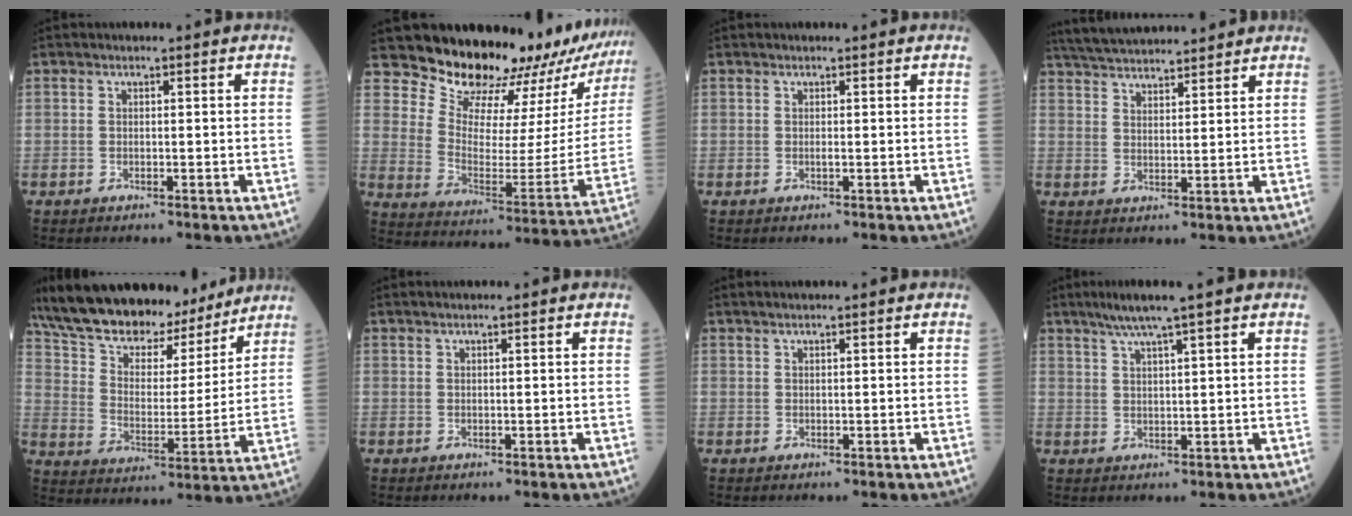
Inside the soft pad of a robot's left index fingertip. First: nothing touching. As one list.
[{"total": 24.3, "force": [22.4, 4.5, 8.4], "torque": [-0.123, -0.102, 0.292]}, {"total": 0.0}, {"total": 12.2, "force": [11.4, 1.8, 4.0], "torque": [-0.075, 0.036, 0.187]}, {"total": 22.4, "force": [19.4, 7.0, 8.7], "torque": [-0.171, 0.018, 0.308]}, {"total": 1.1, "force": [1.0, 0.0, 0.5], "torque": [-0.008, 0.017, 0.023]}, {"total": 1.4, "force": [1.3, 0.0, 0.6], "torque": [-0.010, 0.018, 0.027]}, {"total": 5.0, "force": [3.8, -0.9, 3.2], "torque": [-0.062, 0.010, 0.071]}]